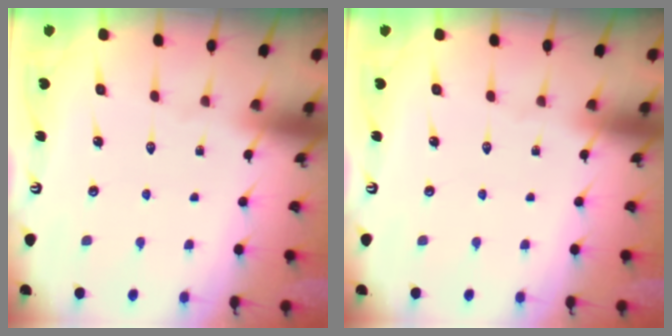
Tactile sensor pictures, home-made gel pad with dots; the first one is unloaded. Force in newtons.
{"total": 0.0}